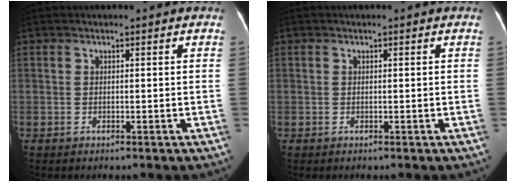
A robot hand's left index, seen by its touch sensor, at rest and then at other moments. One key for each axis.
{"total": 0.0}